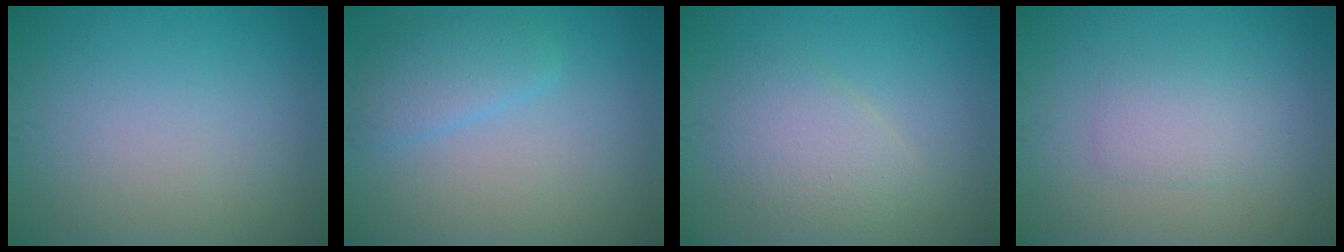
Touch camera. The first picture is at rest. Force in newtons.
{"total": 2.7, "press": 2.7, "slide": 0.1}
{"total": 3.0, "press": 3.0, "slide": 0.2}
{"total": 1.9, "press": 1.9, "slide": 0.0}